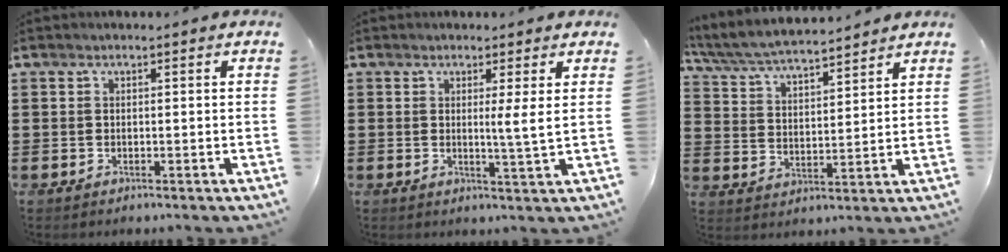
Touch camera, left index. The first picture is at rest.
{"total": 3.2, "force": [1.2, -0.7, 2.9], "torque": [-0.045, -0.017, 0.015]}
{"total": 5.9, "force": [5.7, 0.3, 1.7], "torque": [-0.056, -0.030, 0.098]}